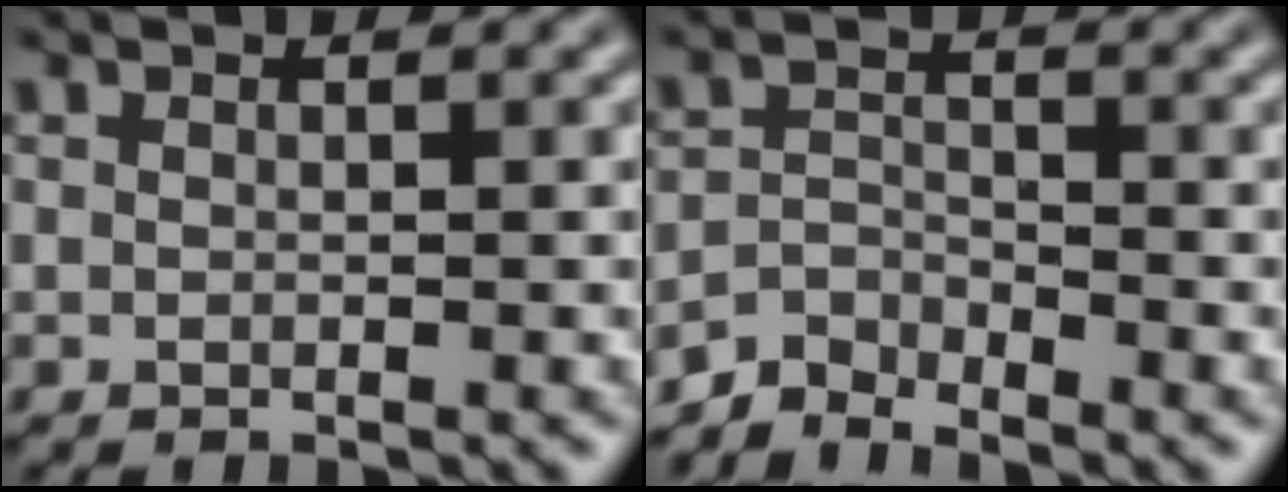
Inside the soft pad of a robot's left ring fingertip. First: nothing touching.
{"total": 2.6, "force": [-2.5, 0.6, 0.2], "torque": [-0.001, 0.006, -0.058]}